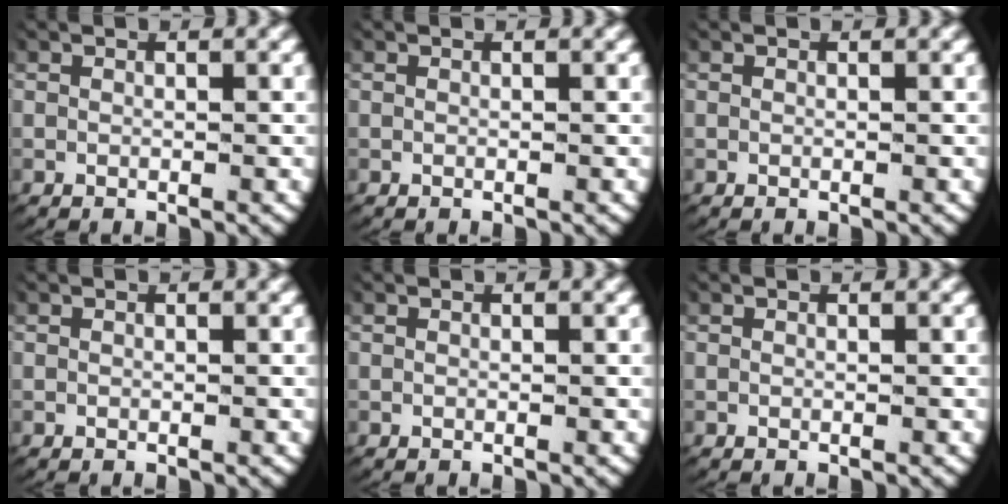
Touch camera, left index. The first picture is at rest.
{"total": 0.0}
{"total": 0.0}
{"total": 0.0}
{"total": 0.0}
{"total": 0.0}